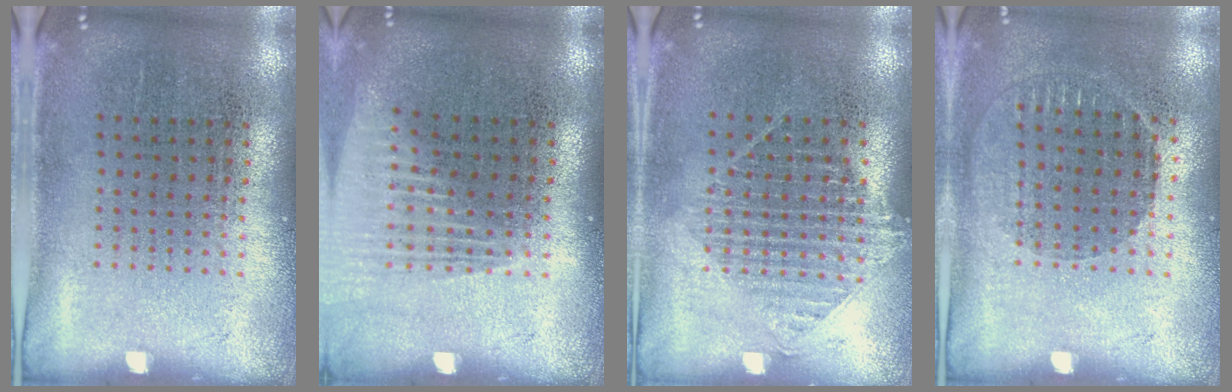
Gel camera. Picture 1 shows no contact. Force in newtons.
{"total": 1.2, "press": 1.1, "slide": 0.4}
{"total": 1.0, "press": 1.0, "slide": 0.4}
{"total": 0.9, "press": 0.8, "slide": 0.4}